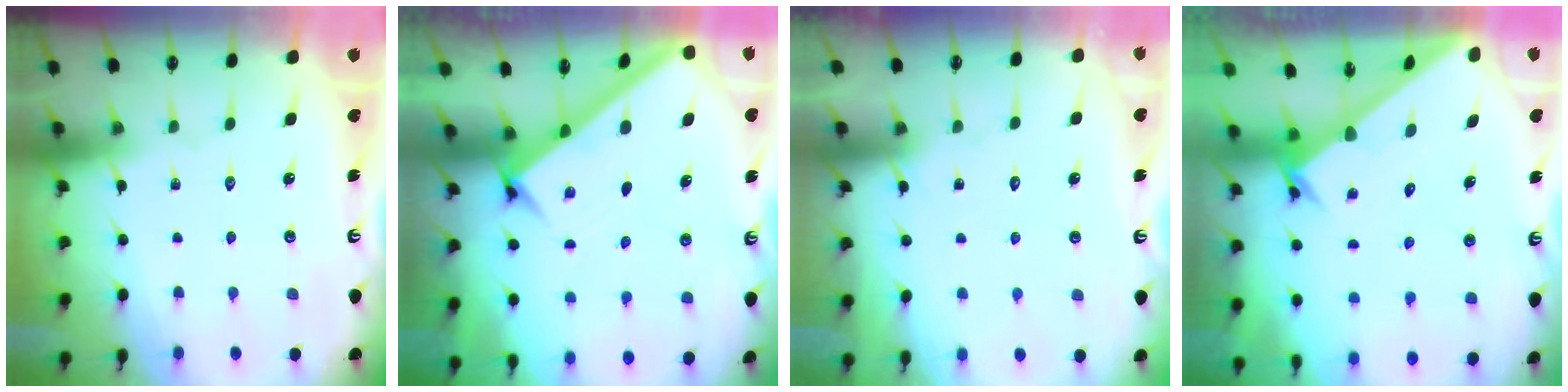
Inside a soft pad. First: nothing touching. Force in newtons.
{"total": 2.5, "press": 2.5, "slide": 0.2}
{"total": 3.4, "press": 3.4, "slide": 0.3}
{"total": 2.5, "press": 2.5, "slide": 0.2}